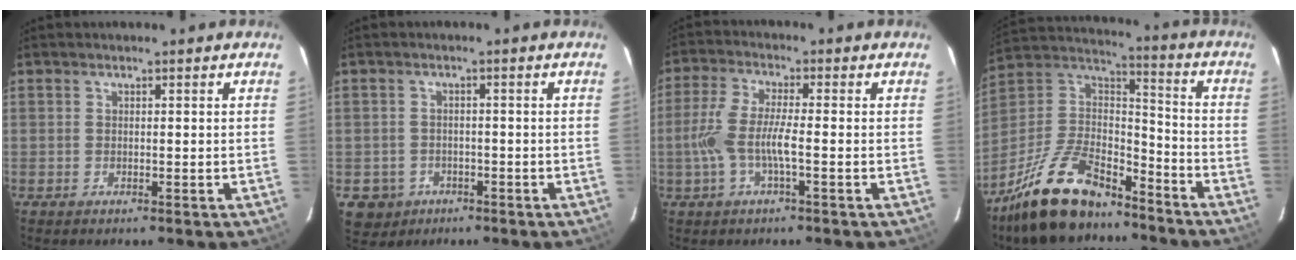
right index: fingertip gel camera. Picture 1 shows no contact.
{"total": 5.5, "force": [-2.2, 4.9, 0.9], "torque": [-0.030, 0.014, -0.025]}
{"total": 7.6, "force": [-1.8, 1.1, 7.3], "torque": [-0.158, 0.000, -0.034]}
{"total": 20.8, "force": [-15.4, 8.1, 11.4], "torque": [-0.241, 0.004, -0.267]}